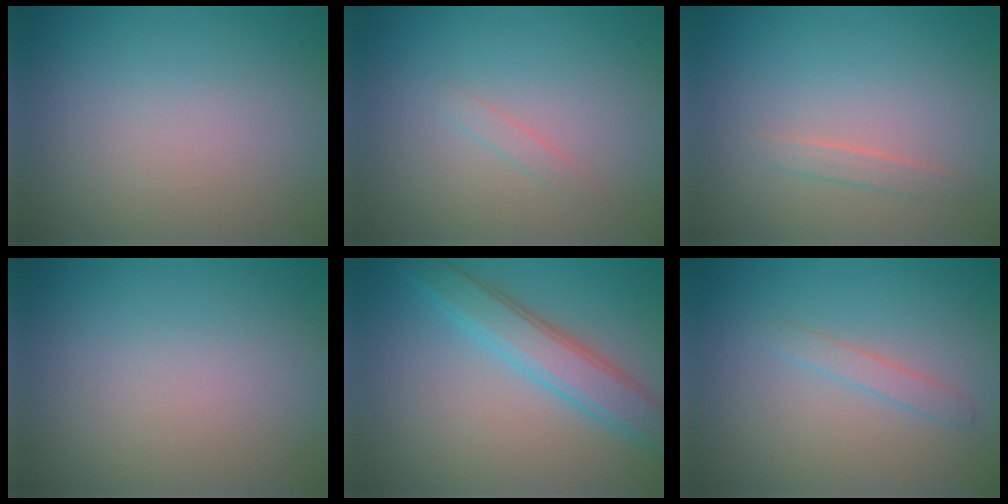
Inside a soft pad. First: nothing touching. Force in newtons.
{"total": 0.8, "press": 0.8, "slide": 0.0}
{"total": 1.1, "press": 1.1, "slide": 0.0}
{"total": 0.0}
{"total": 4.5, "press": 4.5, "slide": 0.1}
{"total": 1.3, "press": 1.3, "slide": 0.0}